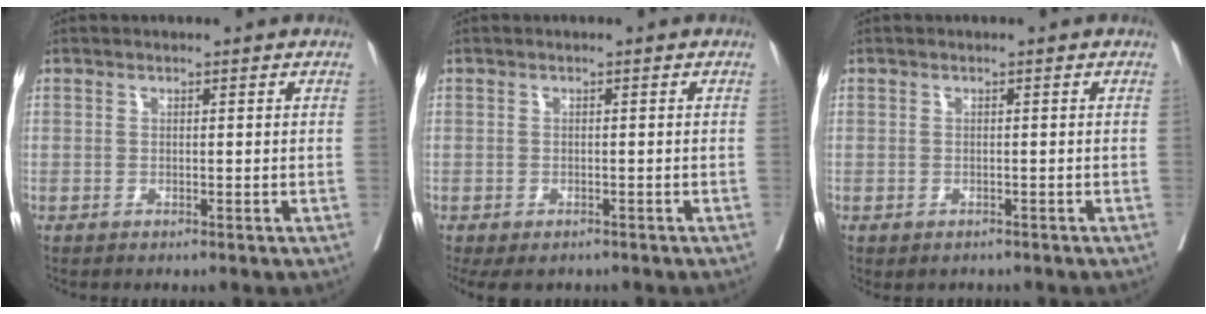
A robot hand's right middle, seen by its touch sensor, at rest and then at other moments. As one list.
[{"total": 5.1, "force": [-3.8, 2.6, 2.1], "torque": [-0.027, -0.007, -0.053]}, {"total": 1.4, "force": [-1.1, 0.8, 0.3], "torque": [-0.007, -0.001, -0.013]}]